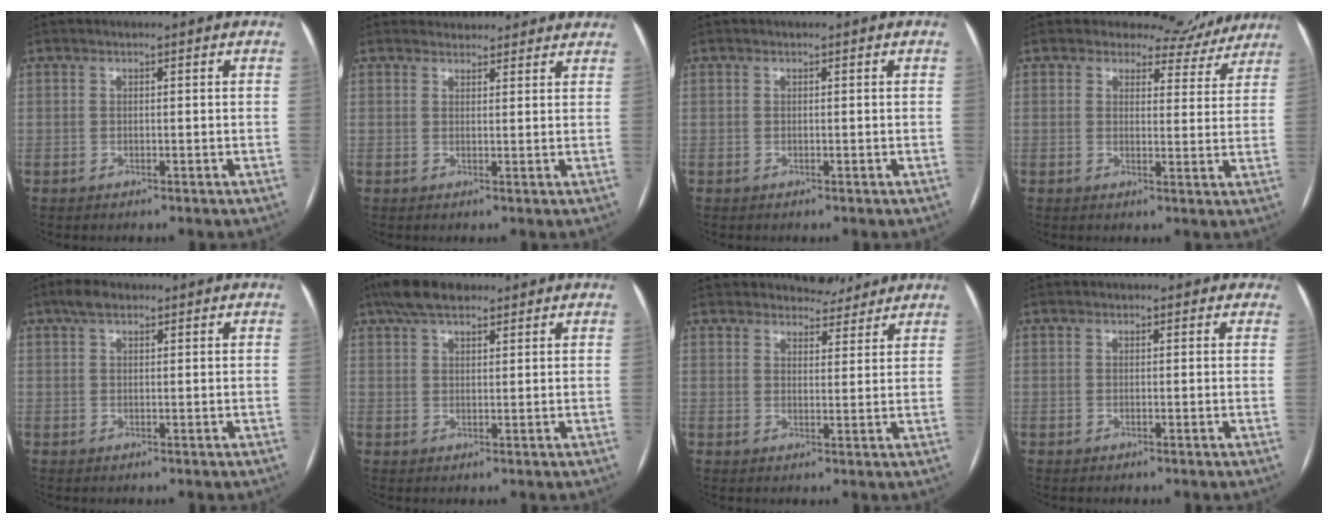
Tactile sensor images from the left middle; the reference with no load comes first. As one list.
[{"total": 8.4, "force": [7.8, 3.1, 1.0], "torque": [0.011, 0.022, 0.076]}, {"total": 0.0}, {"total": 8.2, "force": [7.5, 3.3, 0.0], "torque": [0.025, -0.011, 0.068]}, {"total": 2.5, "force": [1.7, 1.1, 1.6], "torque": [-0.036, 0.016, 0.031]}, {"total": 7.9, "force": [6.0, 3.0, 4.2], "torque": [-0.080, 0.030, 0.106]}, {"total": 5.2, "force": [4.9, 1.9, 0.4], "torque": [0.001, 0.002, 0.060]}, {"total": 1.8, "force": [1.4, 1.2, 0.1], "torque": [0.013, 0.002, 0.002]}]